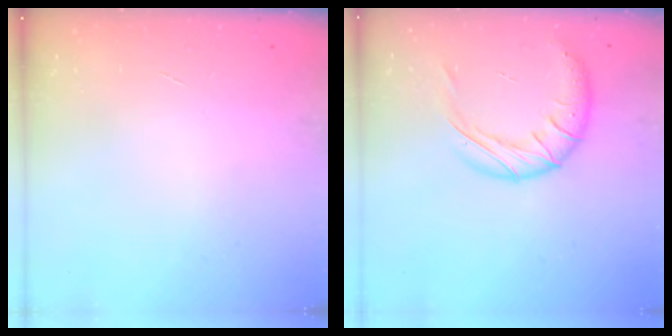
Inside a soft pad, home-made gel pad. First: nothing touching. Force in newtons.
{"total": 13.6, "press": 13.5, "slide": 1.5}